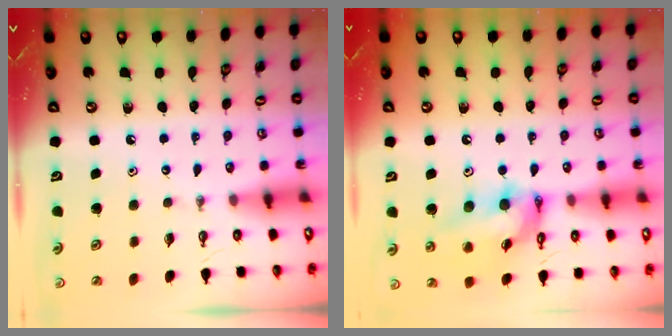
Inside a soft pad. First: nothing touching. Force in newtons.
{"total": 15.1, "press": 15.0, "slide": 1.5}